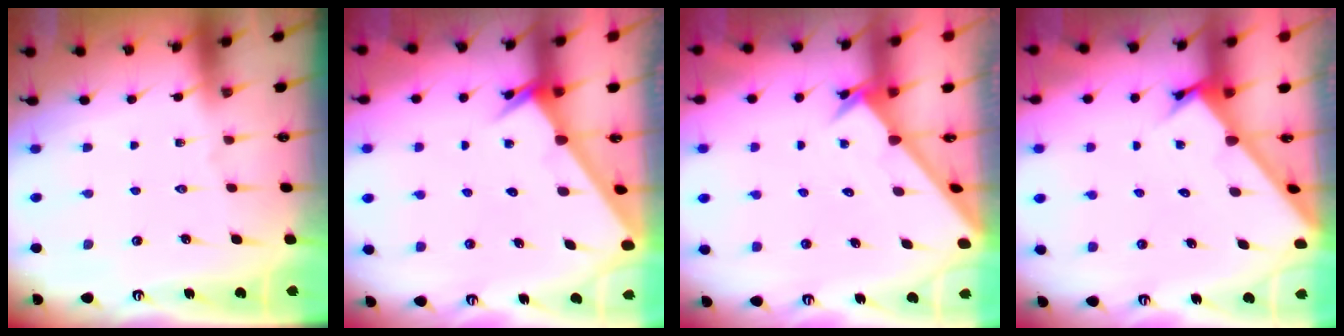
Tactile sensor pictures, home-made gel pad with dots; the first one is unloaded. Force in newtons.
{"total": 2.7, "press": 2.7, "slide": 0.3}
{"total": 2.6, "press": 2.6, "slide": 0.2}
{"total": 2.4, "press": 2.4, "slide": 0.2}